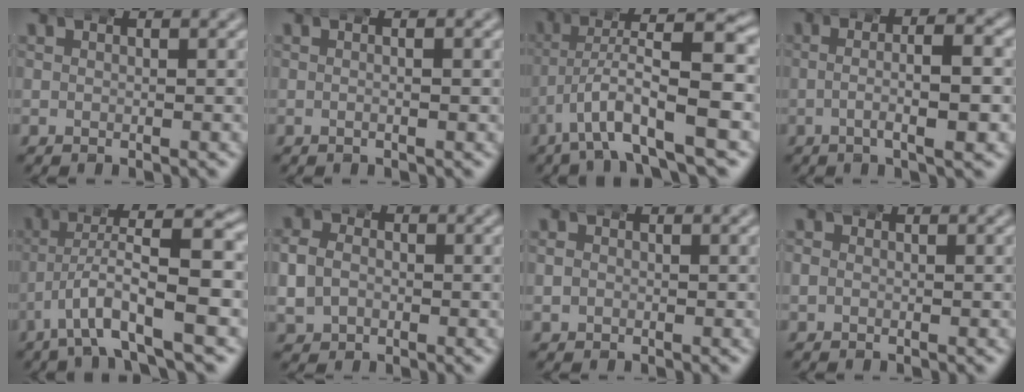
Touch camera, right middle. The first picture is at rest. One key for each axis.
{"total": 1.1, "fx": -0.2, "fy": 0.2, "fz": 1.0, "tx": -0.014, "ty": 0.006, "tz": -0.008}
{"total": 8.3, "fx": -1.6, "fy": 3.0, "fz": 7.6, "tx": -0.137, "ty": -0.002, "tz": -0.022}
{"total": 3.9, "fx": -0.5, "fy": 0.6, "fz": 3.9, "tx": -0.058, "ty": 0.005, "tz": -0.013}
{"total": 7.5, "fx": -1.7, "fy": 2.5, "fz": 6.9, "tx": -0.127, "ty": -0.002, "tz": -0.026}
{"total": 4.1, "fx": -0.2, "fy": 3.7, "fz": 1.7, "tx": -0.049, "ty": -0.008, "tz": -0.005}
{"total": 1.3, "fx": 0.0, "fy": 1.2, "fz": 0.4, "tx": -0.012, "ty": 0.004, "tz": -0.001}
{"total": 1.0, "fx": -0.1, "fy": 0.9, "fz": 0.3, "tx": -0.008, "ty": 0.006, "tz": -0.008}